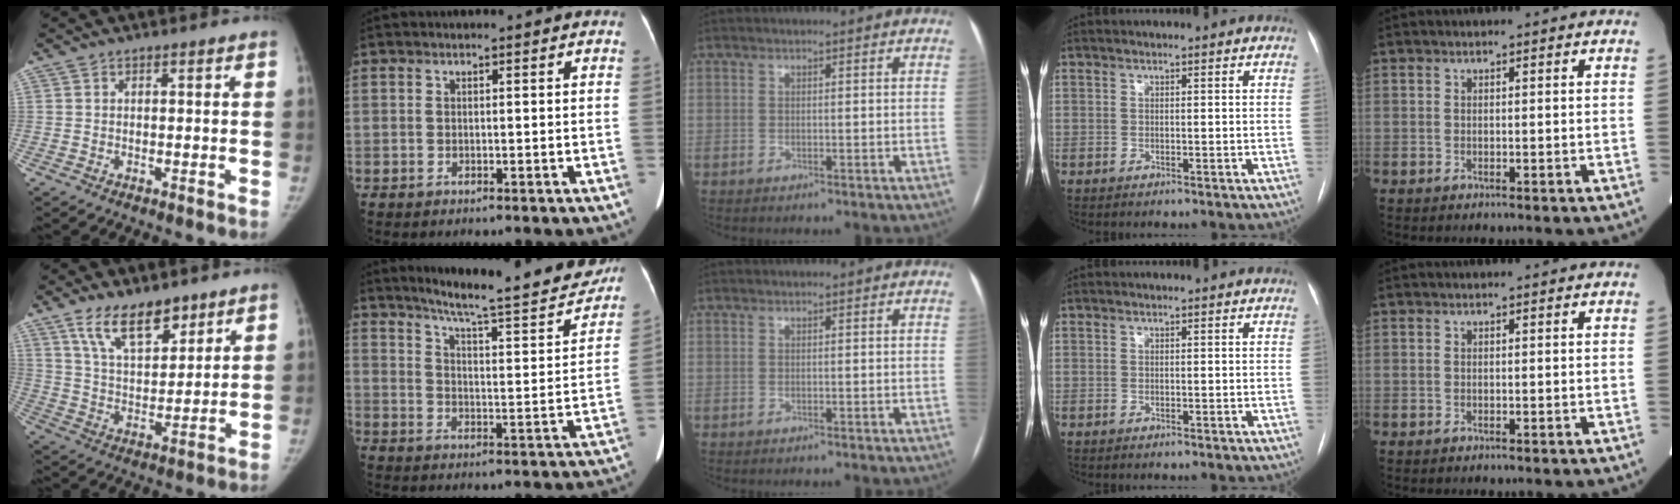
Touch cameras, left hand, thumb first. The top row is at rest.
{"thumb": {"total": 11.6, "force": [7.9, 5.3, 6.5], "torque": [-0.085, -0.050, 0.147]}, "index": {"total": 19.3, "force": [17.2, 1.4, 8.7], "torque": [-0.130, -0.038, 0.231]}}